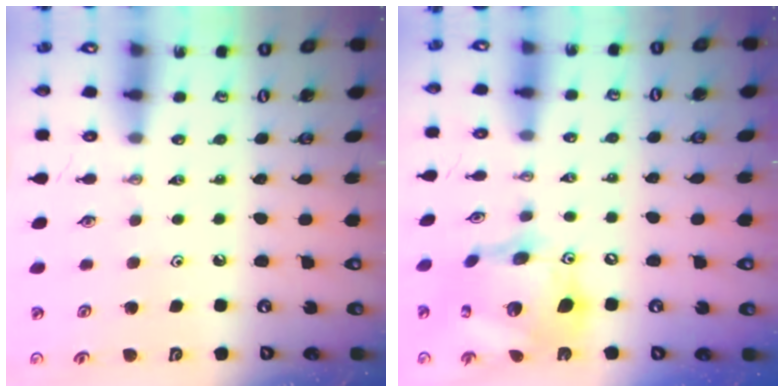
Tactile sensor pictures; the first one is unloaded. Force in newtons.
{"total": 18.8, "press": 18.7, "slide": 2.1}